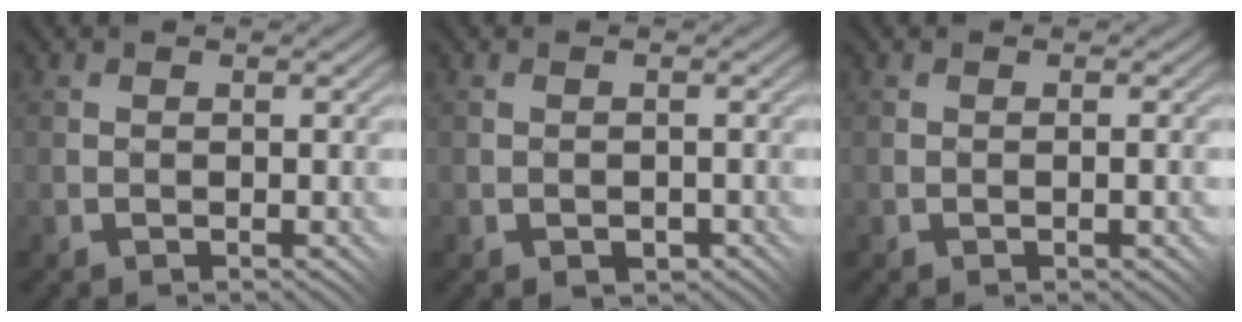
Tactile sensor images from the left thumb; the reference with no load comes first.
{"total": 1.3, "force": [-0.6, 0.9, 0.7], "torque": [-0.011, -0.002, -0.008]}
{"total": 1.0, "force": [-0.4, 0.3, 0.9], "torque": [-0.013, 0.002, -0.001]}